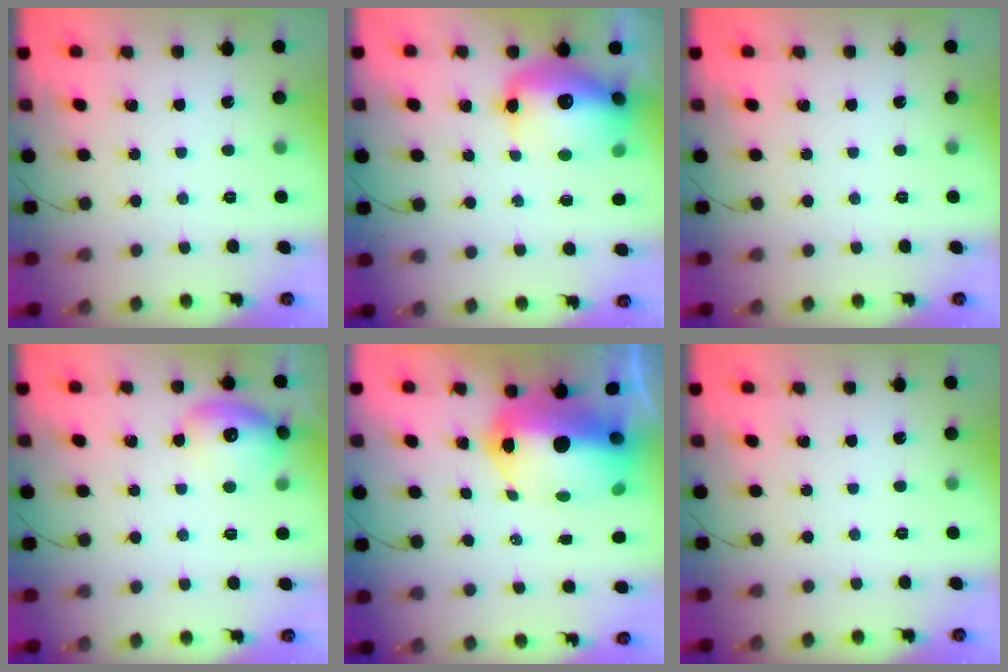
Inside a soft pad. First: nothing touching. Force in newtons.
{"total": 16.3, "press": 15.8, "slide": 3.9}
{"total": 0.0}
{"total": 14.1, "press": 14.0, "slide": 1.2}
{"total": 17.6, "press": 17.2, "slide": 4.0}
{"total": 0.0}